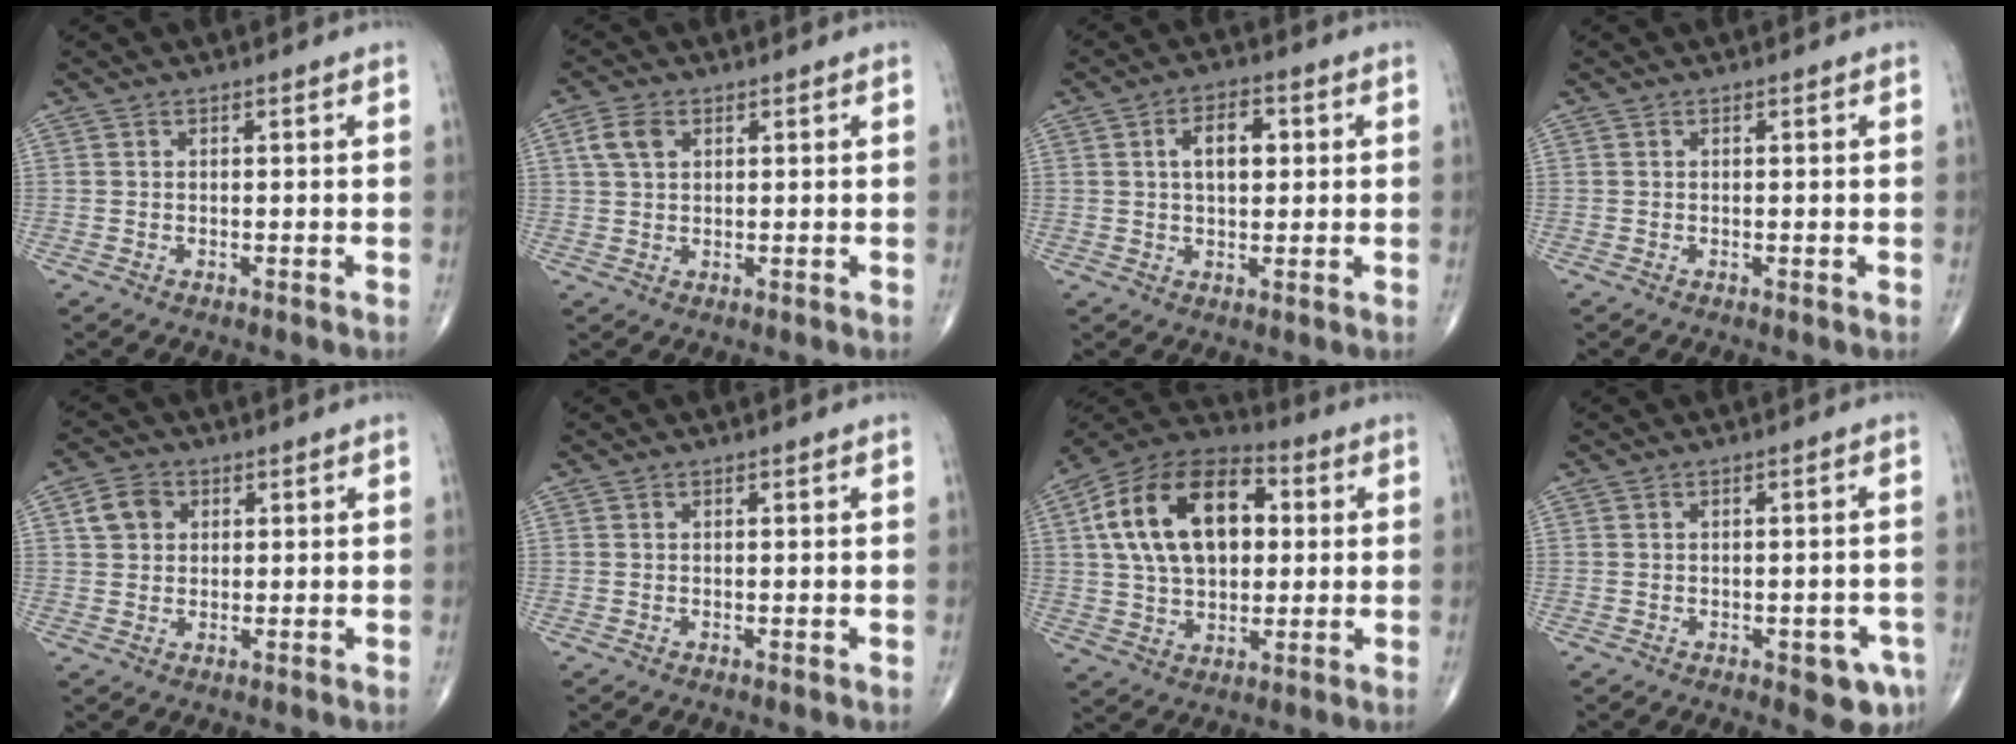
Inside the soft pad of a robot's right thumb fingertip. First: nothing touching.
{"total": 4.3, "force": [1.6, 2.8, 2.8], "torque": [-0.058, 0.005, 0.031]}
{"total": 7.1, "force": [1.5, 4.0, 5.7], "torque": [-0.079, 0.007, 0.022]}
{"total": 0.0}
{"total": 4.8, "force": [1.4, 3.9, 2.4], "torque": [-0.032, 0.003, 0.022]}
{"total": 0.0}
{"total": 21.1, "force": [4.2, 13.0, 16.1], "torque": [-0.262, 0.017, 0.066]}
{"total": 5.7, "force": [-2.6, 2.5, 4.4], "torque": [-0.035, 0.007, -0.025]}